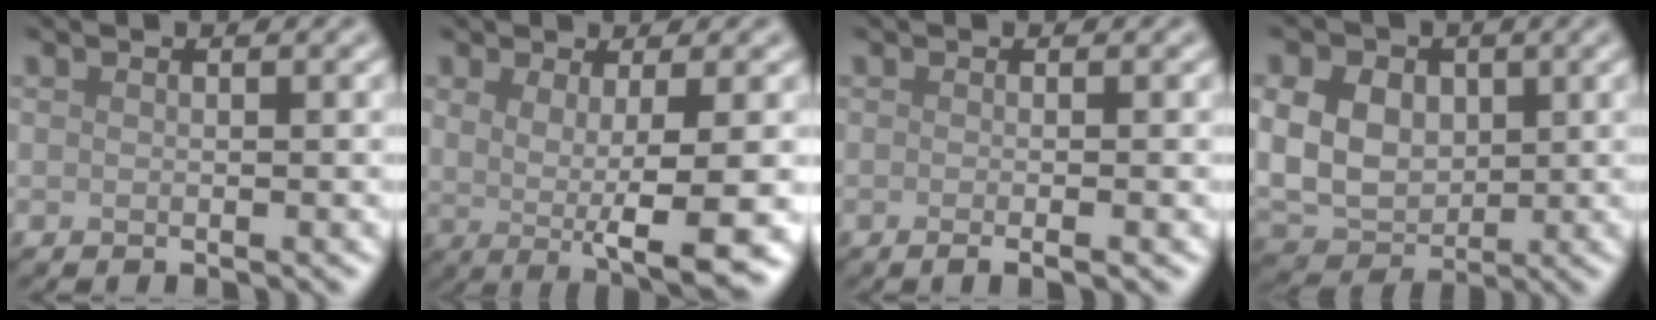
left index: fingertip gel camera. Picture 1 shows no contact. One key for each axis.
{"total": 6.3, "fx": -0.7, "fy": 1.5, "fz": 6.1, "tx": -0.090, "ty": -0.010, "tz": -0.009}
{"total": 2.1, "fx": -0.4, "fy": 0.8, "fz": 1.9, "tx": -0.013, "ty": -0.003, "tz": -0.011}
{"total": 7.4, "fx": 1.4, "fy": 5.8, "fz": 4.5, "tx": -0.105, "ty": 0.014, "tz": 0.013}